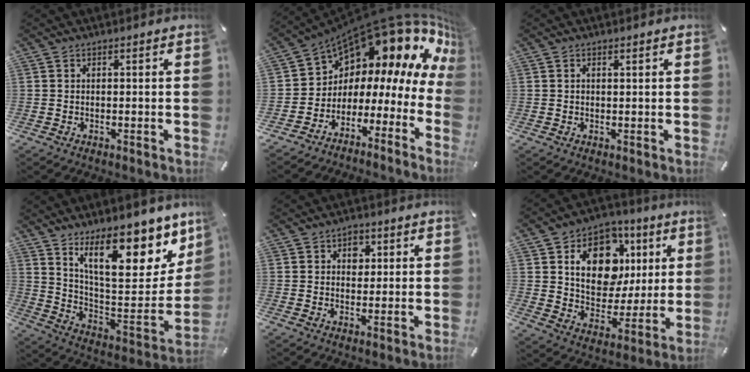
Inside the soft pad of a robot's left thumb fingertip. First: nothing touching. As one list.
[{"total": 12.8, "force": [10.7, 6.1, 3.4], "torque": [-0.056, -0.110, 0.187]}, {"total": 0.6, "force": [0.3, 0.2, 0.5], "torque": [-0.010, 0.000, 0.005]}, {"total": 22.8, "force": [14.7, 9.1, 14.9], "torque": [-0.212, -0.108, 0.246]}, {"total": 3.6, "force": [1.2, 2.9, 1.8], "torque": [-0.007, -0.005, 0.012]}, {"total": 15.7, "force": [5.6, 11.9, 8.6], "torque": [-0.131, -0.021, 0.107]}]